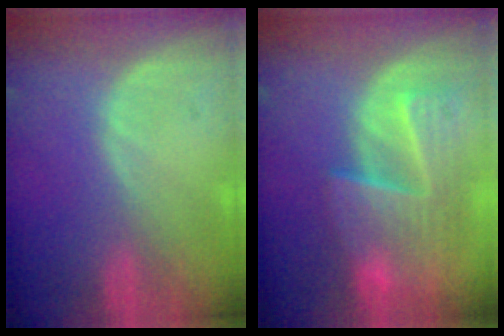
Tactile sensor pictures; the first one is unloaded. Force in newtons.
{"total": 8.9, "press": 8.1, "slide": 3.7}